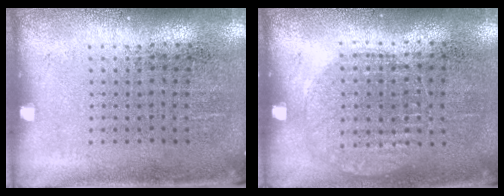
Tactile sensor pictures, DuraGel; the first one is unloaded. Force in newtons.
{"total": 0.9, "press": 0.9, "slide": 0.2}